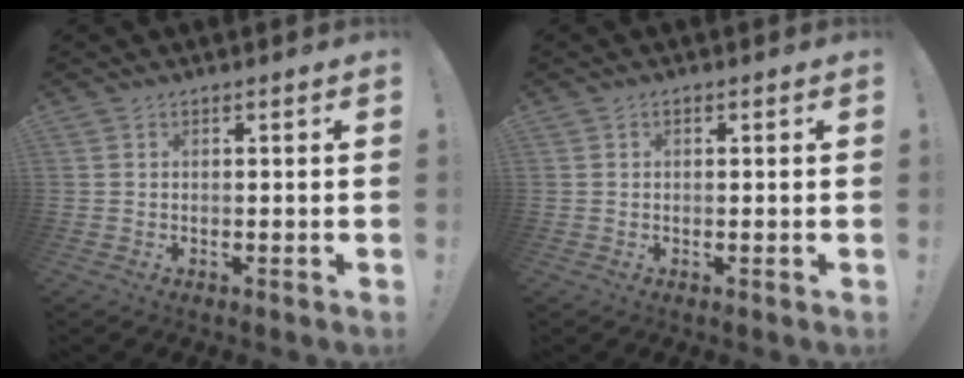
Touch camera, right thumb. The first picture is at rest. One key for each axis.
{"total": 0.6, "fx": 0.1, "fy": 0.4, "fz": 0.4, "tx": 0.000, "ty": -0.001, "tz": 0.000}